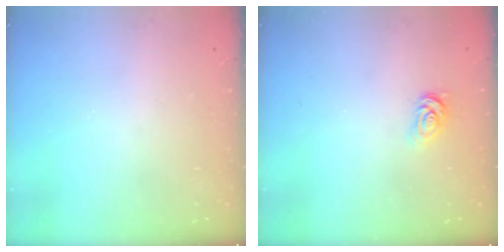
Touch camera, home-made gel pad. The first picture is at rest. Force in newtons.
{"total": 2.5, "press": 2.5, "slide": 0.3}